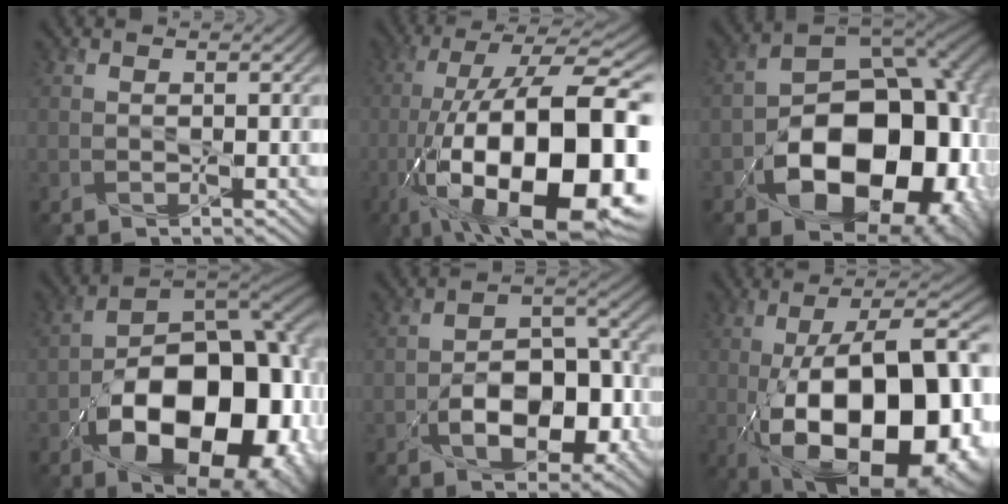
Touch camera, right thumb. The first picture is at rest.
{"total": 21.5, "force": [-7.2, 8.4, 18.5], "torque": [-0.311, -0.011, -0.118]}
{"total": 20.2, "force": [-6.1, 13.5, 13.8], "torque": [-0.188, -0.059, -0.068]}
{"total": 21.1, "force": [-7.3, 12.1, 15.6], "torque": [-0.217, -0.033, -0.102]}
{"total": 10.1, "force": [-3.6, 5.9, 7.3], "torque": [-0.112, -0.004, -0.060]}
{"total": 21.4, "force": [-5.7, 9.5, 18.3], "torque": [-0.275, -0.006, -0.084]}